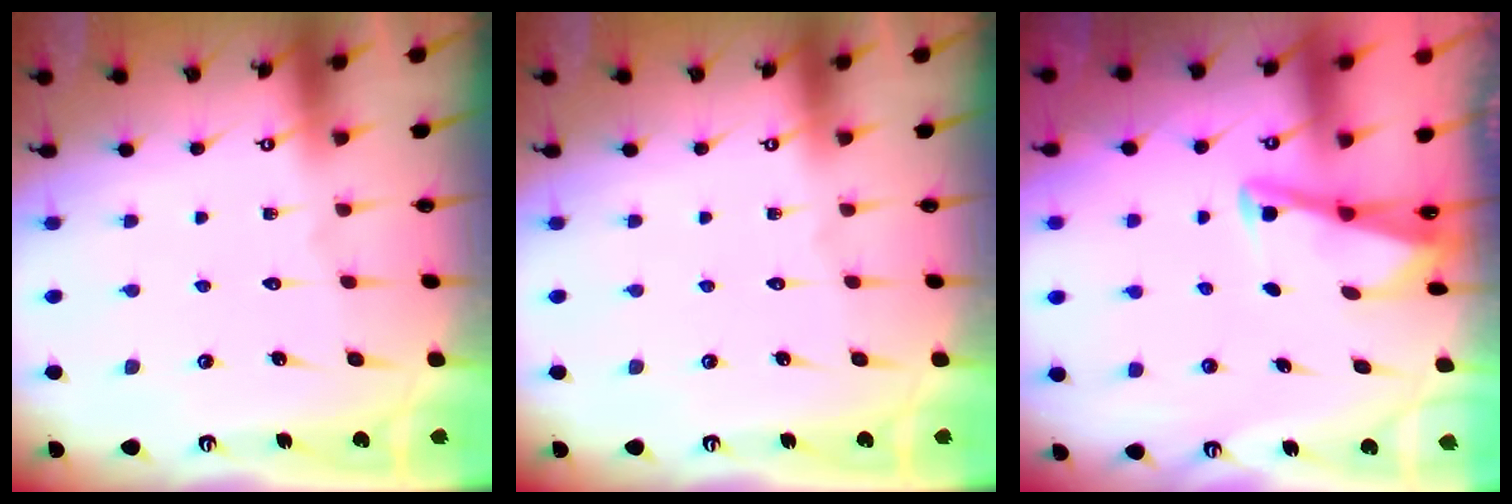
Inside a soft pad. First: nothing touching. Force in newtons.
{"total": 0.0}
{"total": 2.9, "press": 2.8, "slide": 0.4}